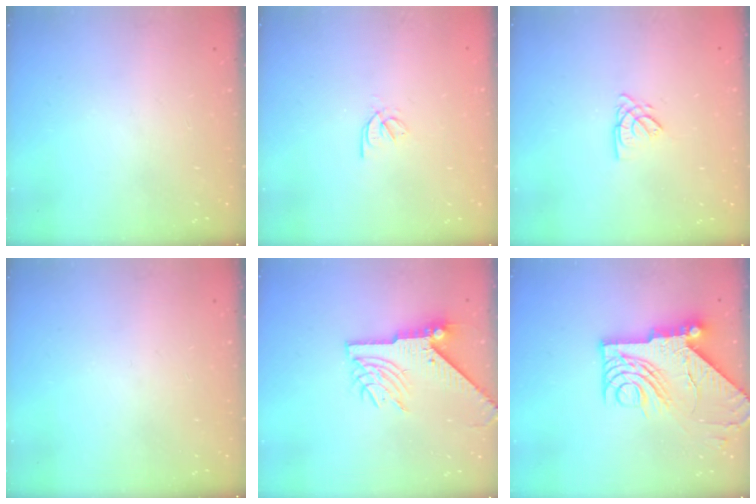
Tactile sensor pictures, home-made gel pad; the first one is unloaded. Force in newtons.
{"total": 2.5, "press": 2.4, "slide": 0.5}
{"total": 2.7, "press": 2.7, "slide": 0.3}
{"total": 0.0}
{"total": 8.7, "press": 8.6, "slide": 1.2}
{"total": 17.7, "press": 17.6, "slide": 1.7}